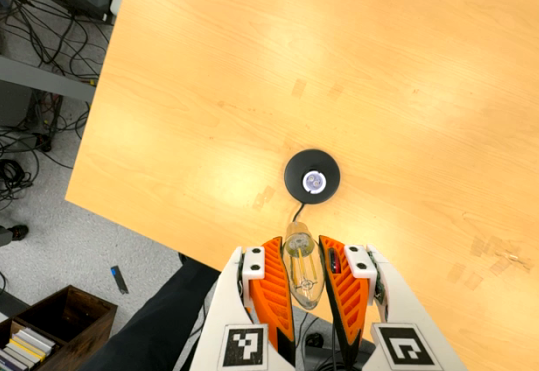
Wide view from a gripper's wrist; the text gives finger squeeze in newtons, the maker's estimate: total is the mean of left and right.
{"total": 21.3, "left": 24.0, "right": 18.7}